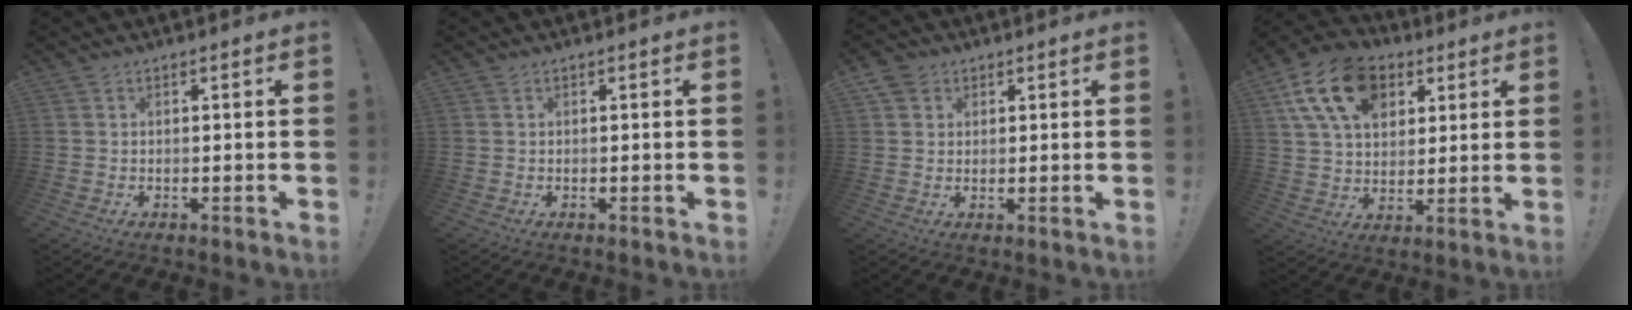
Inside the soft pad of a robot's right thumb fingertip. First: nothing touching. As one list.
[{"total": 0.0}, {"total": 4.1, "force": [2.2, 3.3, 1.0], "torque": [-0.005, -0.010, 0.041]}, {"total": 18.8, "force": [8.1, 12.6, 11.3], "torque": [-0.183, -0.028, 0.150]}]